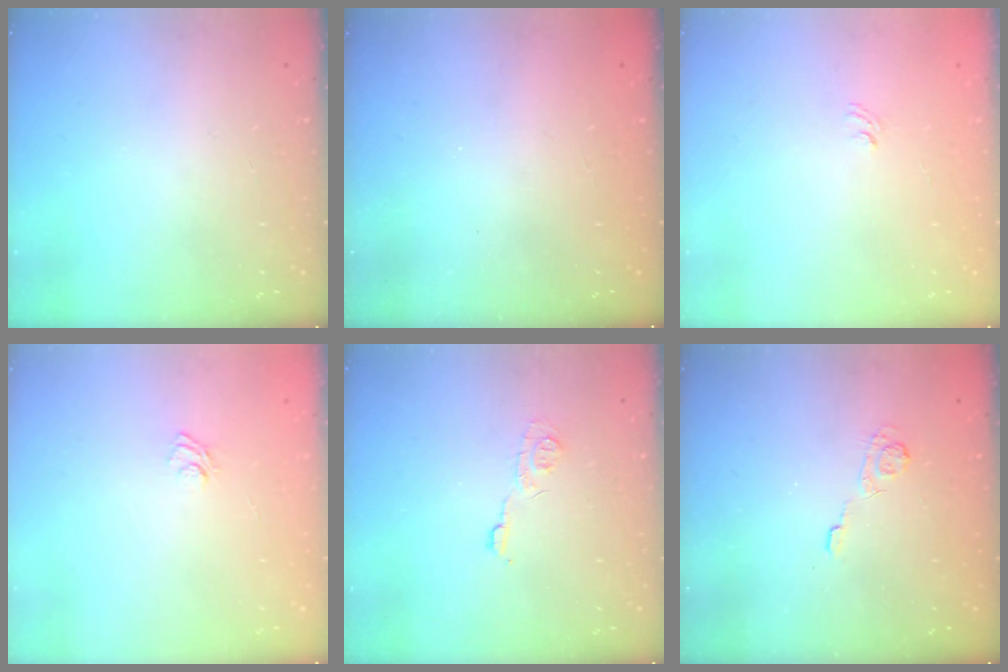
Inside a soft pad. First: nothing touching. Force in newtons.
{"total": 2.4, "press": 2.3, "slide": 0.8}
{"total": 1.6, "press": 1.2, "slide": 1.0}
{"total": 4.5, "press": 4.3, "slide": 1.3}
{"total": 6.1, "press": 6.0, "slide": 0.6}
{"total": 3.7, "press": 3.3, "slide": 1.6}